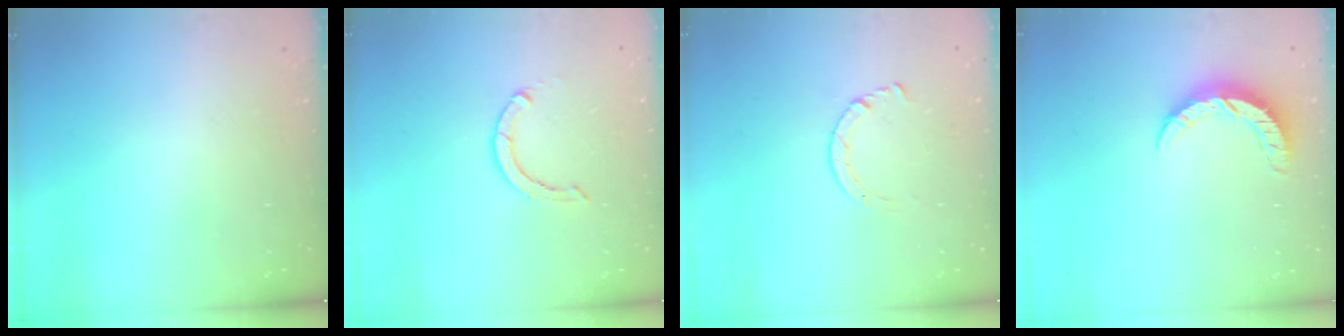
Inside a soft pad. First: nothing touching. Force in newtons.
{"total": 3.1, "press": 3.0, "slide": 0.3}
{"total": 2.9, "press": 2.8, "slide": 0.3}
{"total": 8.7, "press": 8.6, "slide": 0.9}